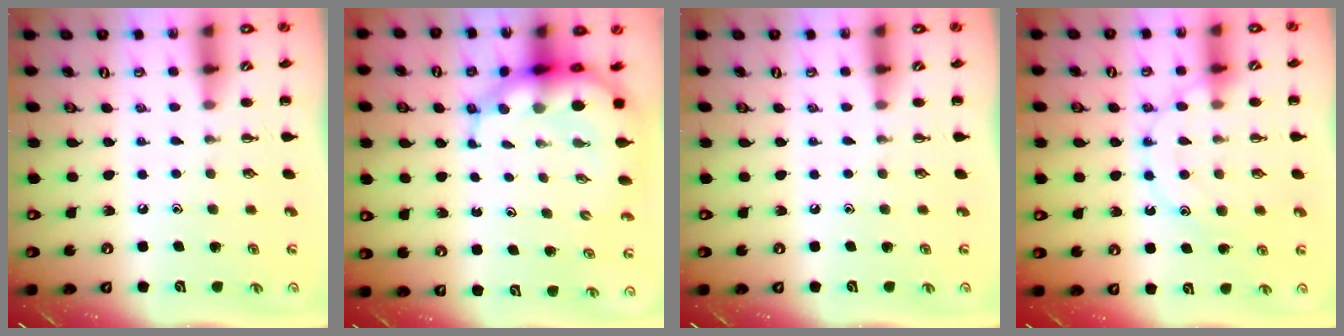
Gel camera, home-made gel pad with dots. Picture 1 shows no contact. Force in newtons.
{"total": 9.5, "press": 9.2, "slide": 2.4}
{"total": 0.0}
{"total": 13.3, "press": 13.2, "slide": 1.4}